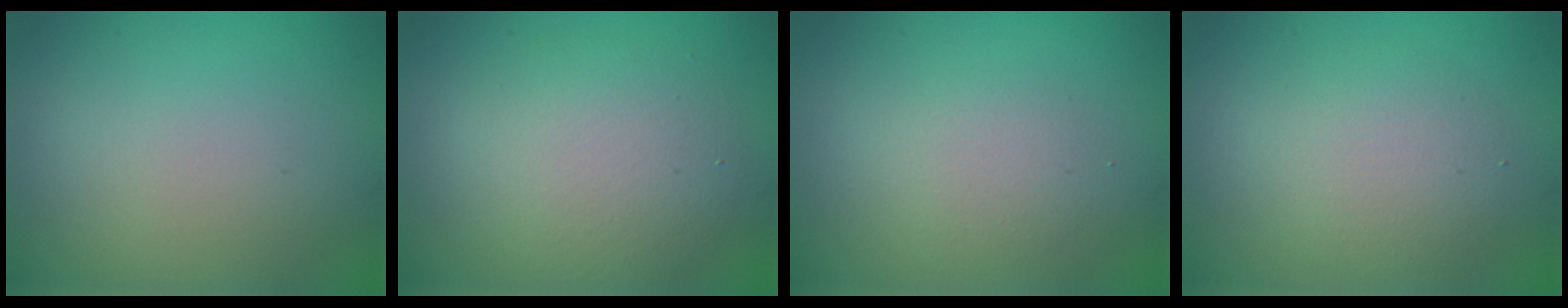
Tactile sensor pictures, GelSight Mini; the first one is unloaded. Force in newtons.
{"total": 4.6, "press": 4.5, "slide": 0.6}
{"total": 1.7, "press": 1.7, "slide": 0.1}
{"total": 2.9, "press": 2.9, "slide": 0.2}